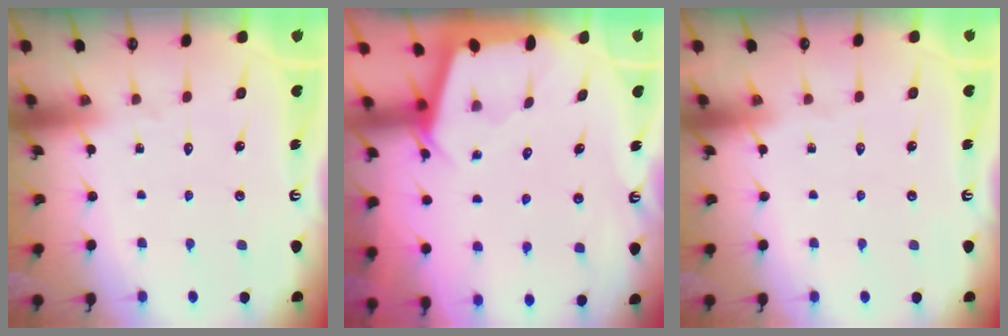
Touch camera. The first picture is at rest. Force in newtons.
{"total": 2.2, "press": 2.2, "slide": 0.3}
{"total": 0.0}